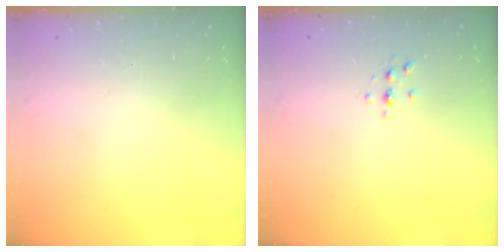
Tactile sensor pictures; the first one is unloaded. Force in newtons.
{"total": 2.4, "press": 2.4, "slide": 0.3}